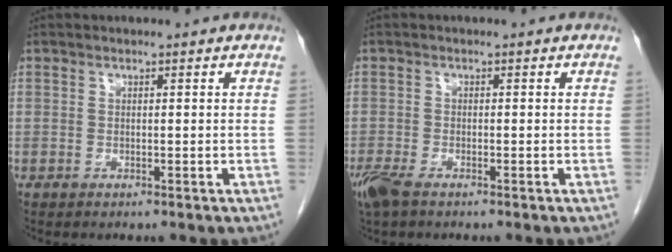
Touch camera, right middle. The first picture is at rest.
{"total": 4.0, "force": [-2.8, 1.2, 2.5], "torque": [-0.060, -0.011, -0.053]}